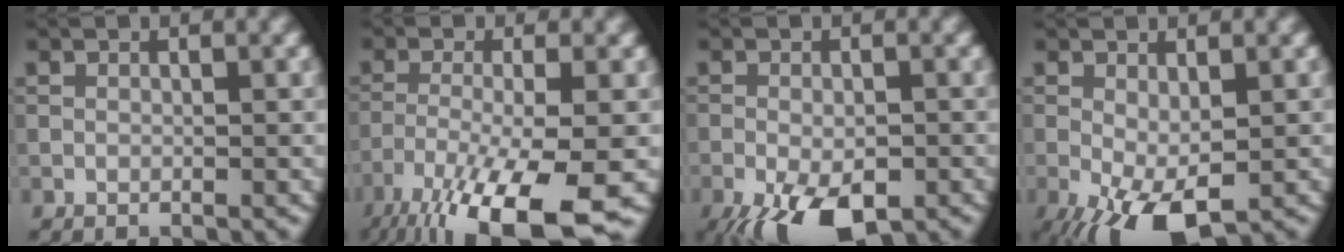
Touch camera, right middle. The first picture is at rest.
{"total": 12.0, "force": [-7.5, 2.6, 9.0], "torque": [-0.169, -0.017, -0.130]}
{"total": 7.9, "force": [-4.5, 3.3, 5.7], "torque": [-0.103, -0.016, -0.072]}
{"total": 5.9, "force": [-2.3, 2.4, 4.9], "torque": [-0.104, -0.011, -0.038]}